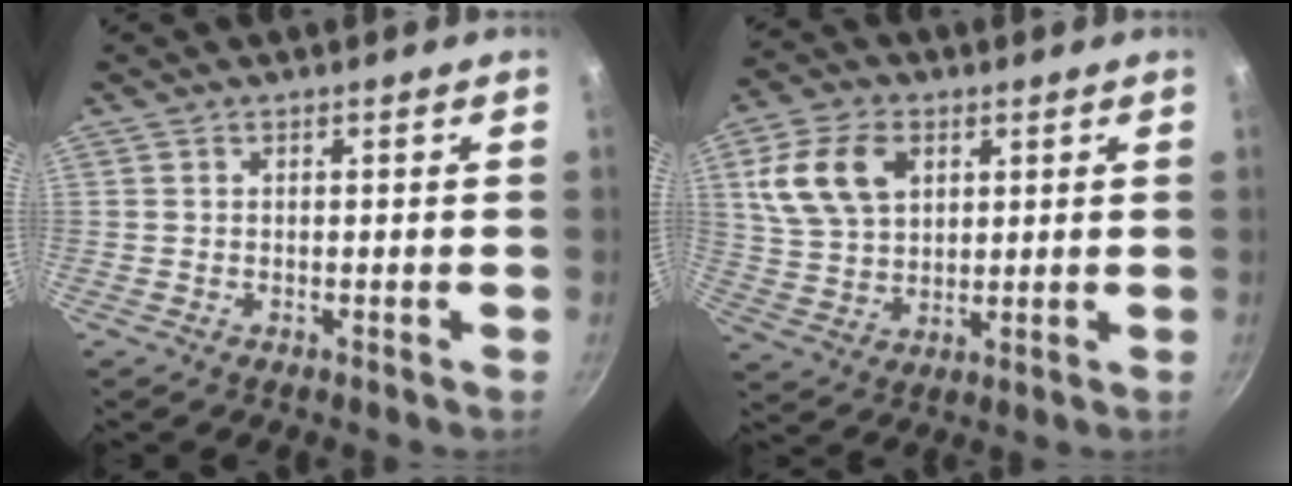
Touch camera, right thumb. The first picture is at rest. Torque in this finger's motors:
{"motor_torque": [-0.46, 1.48, 0.22, -0.17, 0.11]}